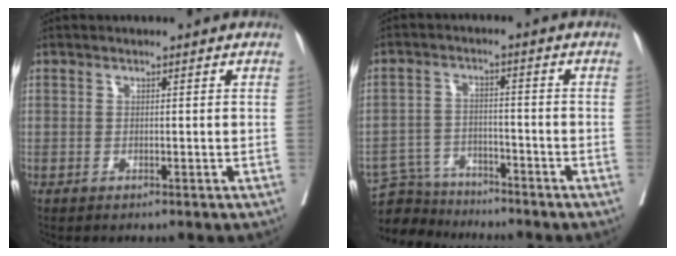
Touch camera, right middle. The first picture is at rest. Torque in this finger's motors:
{"motor_torque": [-0.01, 0.01, -0.09, -0.07]}